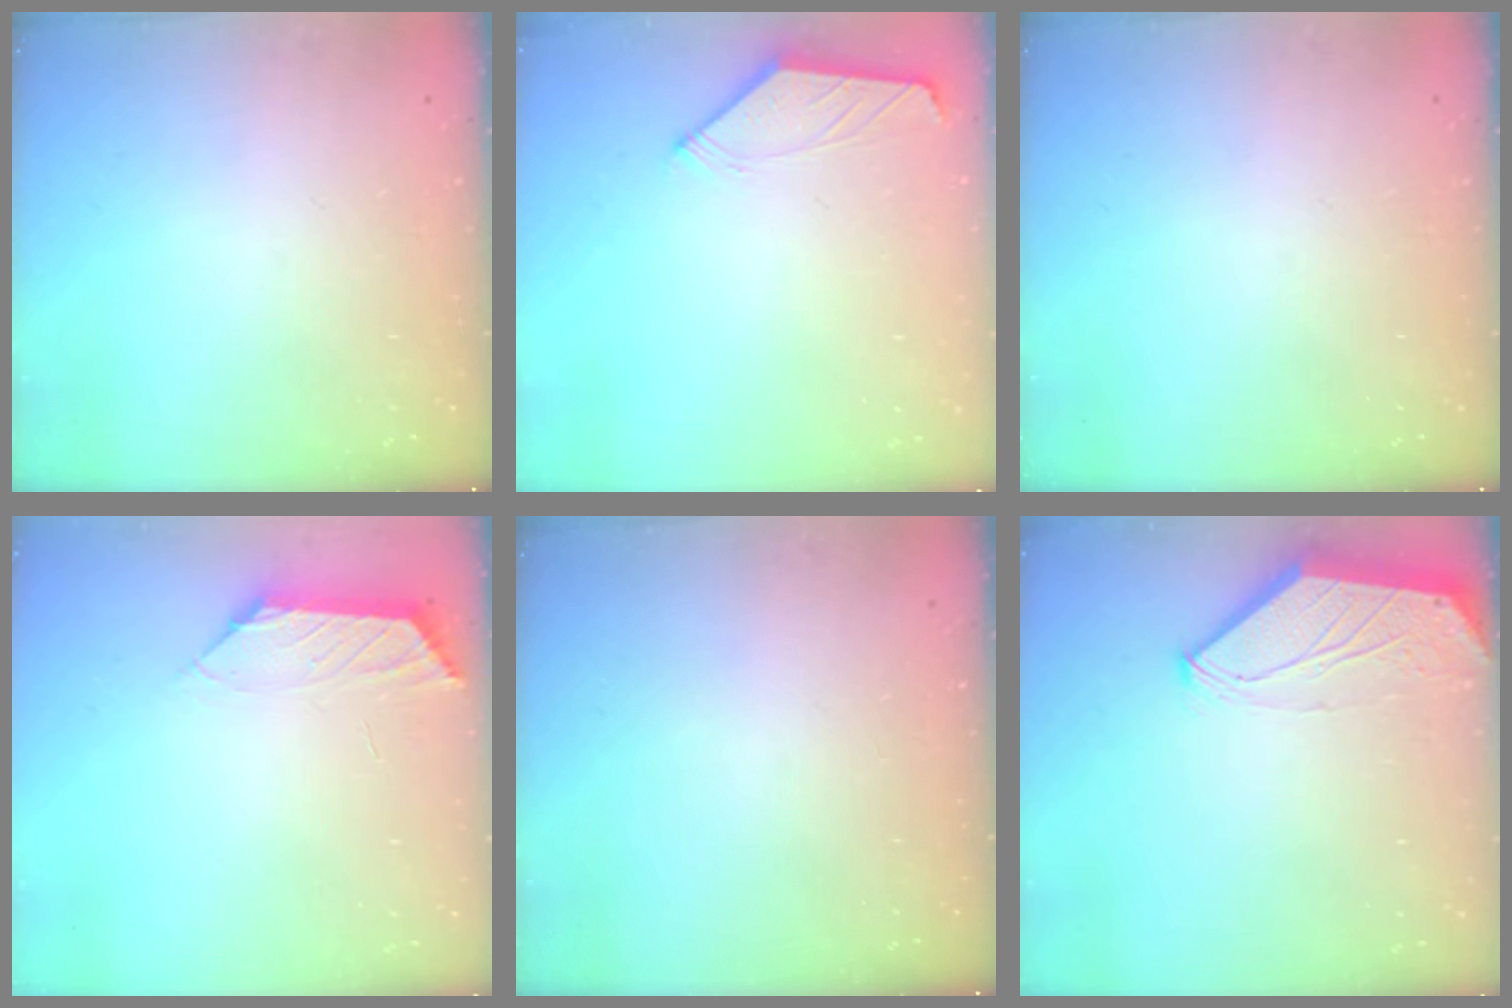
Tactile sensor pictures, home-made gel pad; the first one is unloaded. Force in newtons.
{"total": 2.0, "press": 1.9, "slide": 0.5}
{"total": 0.0}
{"total": 1.8, "press": 1.7, "slide": 0.5}
{"total": 0.0}
{"total": 0.0}